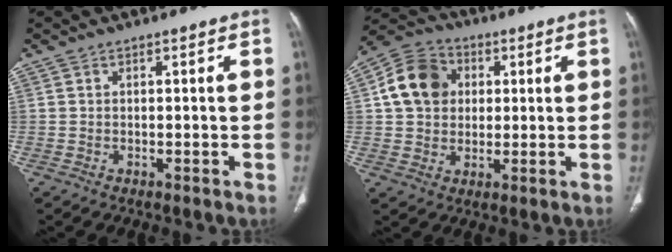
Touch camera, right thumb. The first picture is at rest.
{"total": 11.5, "force": [2.2, 9.6, 6.0], "torque": [-0.092, 0.010, 0.029]}